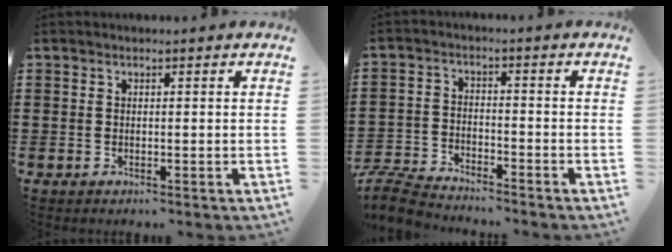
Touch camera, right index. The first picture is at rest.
{"total": 5.4, "force": [-5.3, 0.5, 0.8], "torque": [-0.035, 0.002, -0.110]}